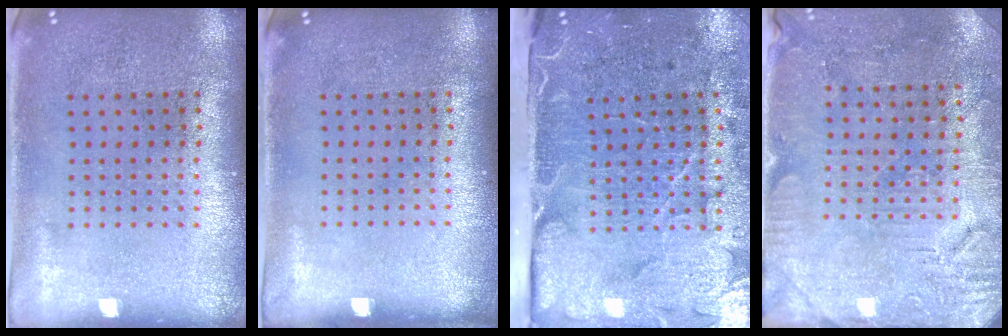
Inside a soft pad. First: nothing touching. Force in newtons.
{"total": 0.0}
{"total": 4.9, "press": 4.0, "slide": 3.0}
{"total": 3.0, "press": 2.9, "slide": 0.6}